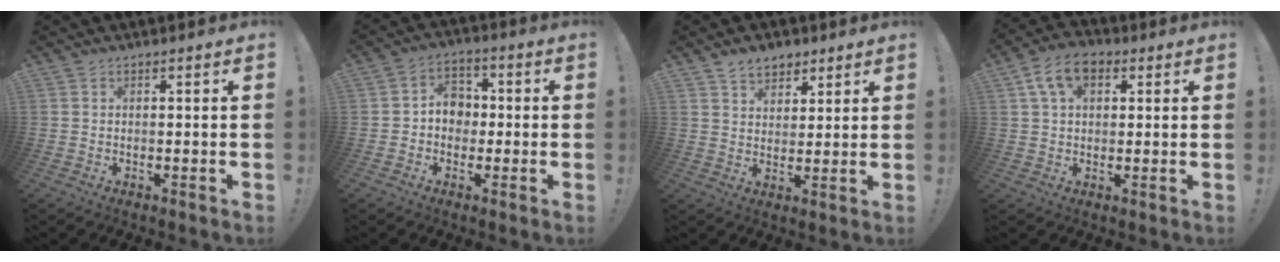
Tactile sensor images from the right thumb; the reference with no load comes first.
{"total": 7.3, "force": [-0.5, 6.3, 3.6], "torque": [-0.054, 0.014, -0.006]}
{"total": 6.4, "force": [4.5, 4.4, 1.5], "torque": [-0.011, -0.028, 0.083]}
{"total": 9.5, "force": [3.6, 5.9, 6.6], "torque": [-0.110, 0.007, 0.071]}